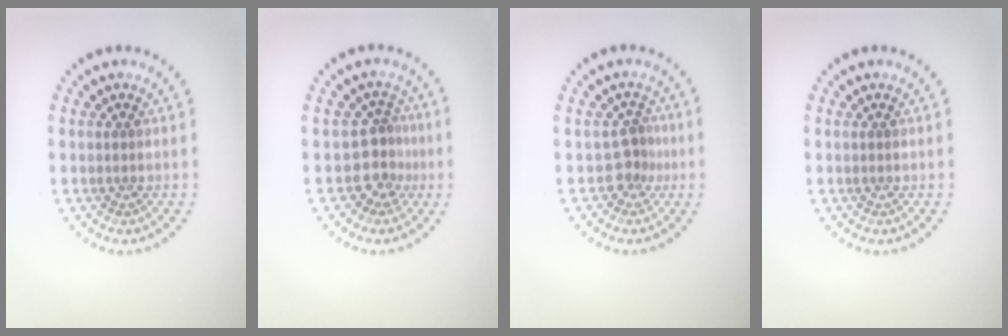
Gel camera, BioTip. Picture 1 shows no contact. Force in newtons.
{"total": 2.8, "press": 2.0, "slide": 1.9}
{"total": 1.8, "press": 1.4, "slide": 1.2}
{"total": 0.0}